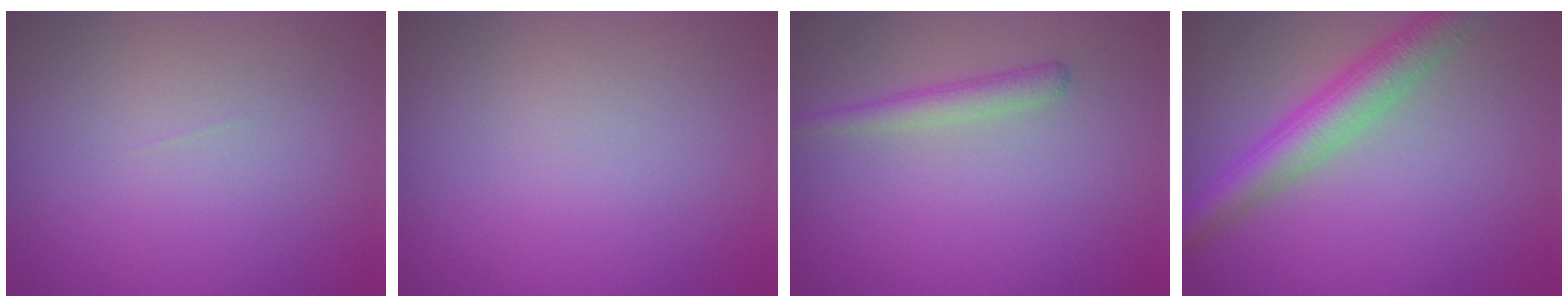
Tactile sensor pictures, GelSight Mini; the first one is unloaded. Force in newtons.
{"total": 0.0}
{"total": 1.7, "press": 1.7, "slide": 0.1}
{"total": 5.2, "press": 5.2, "slide": 0.1}